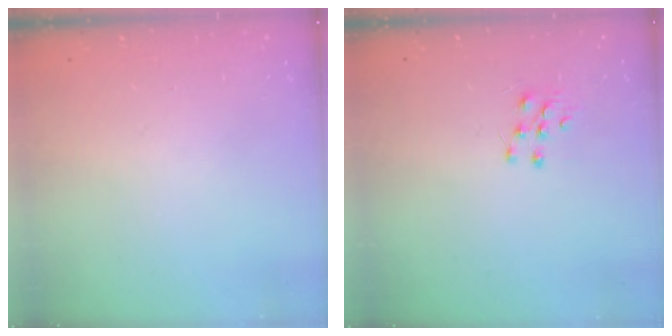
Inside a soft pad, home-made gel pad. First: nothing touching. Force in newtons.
{"total": 6.3, "press": 6.3, "slide": 0.5}